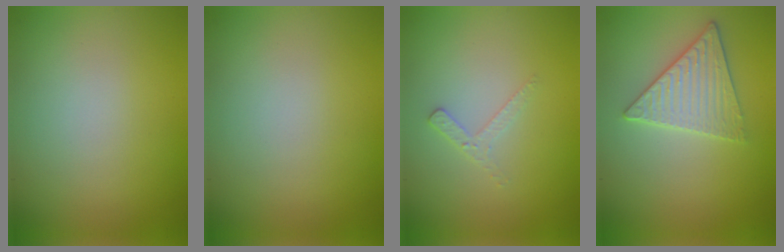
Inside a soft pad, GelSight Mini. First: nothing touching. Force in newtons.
{"total": 0.0}
{"total": 1.6, "press": 1.5, "slide": 0.4}
{"total": 3.4, "press": 3.4, "slide": 0.3}